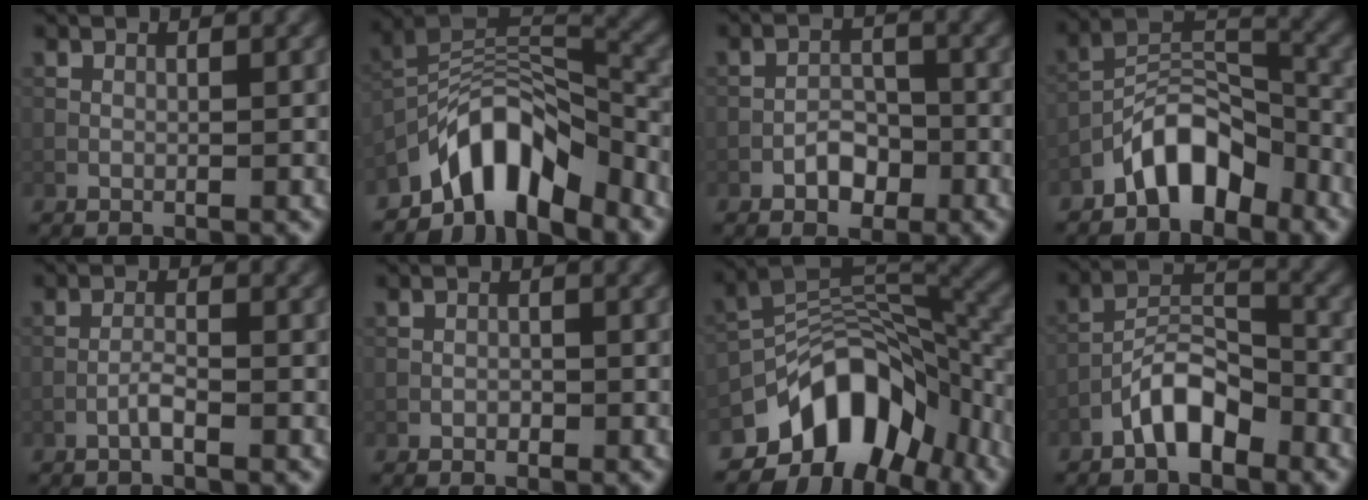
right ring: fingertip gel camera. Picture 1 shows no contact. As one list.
[{"total": 8.2, "force": [-5.9, 3.3, 4.6], "torque": [-0.059, 0.006, -0.113]}, {"total": 2.5, "force": [-1.4, 1.5, 1.4], "torque": [-0.016, 0.008, -0.023]}, {"total": 6.2, "force": [-4.3, 2.9, 3.5], "torque": [-0.046, 0.016, -0.087]}, {"total": 1.4, "force": [-0.9, 0.1, 1.0], "torque": [-0.017, 0.006, -0.019]}, {"total": 0.6, "force": [-0.3, 0.4, 0.3], "torque": [-0.001, 0.000, -0.007]}, {"total": 11.0, "force": [-6.2, 6.2, 6.6], "torque": [-0.091, 0.013, -0.121]}, {"total": 5.0, "force": [-3.2, 2.0, 3.3], "torque": [-0.052, 0.018, -0.062]}]